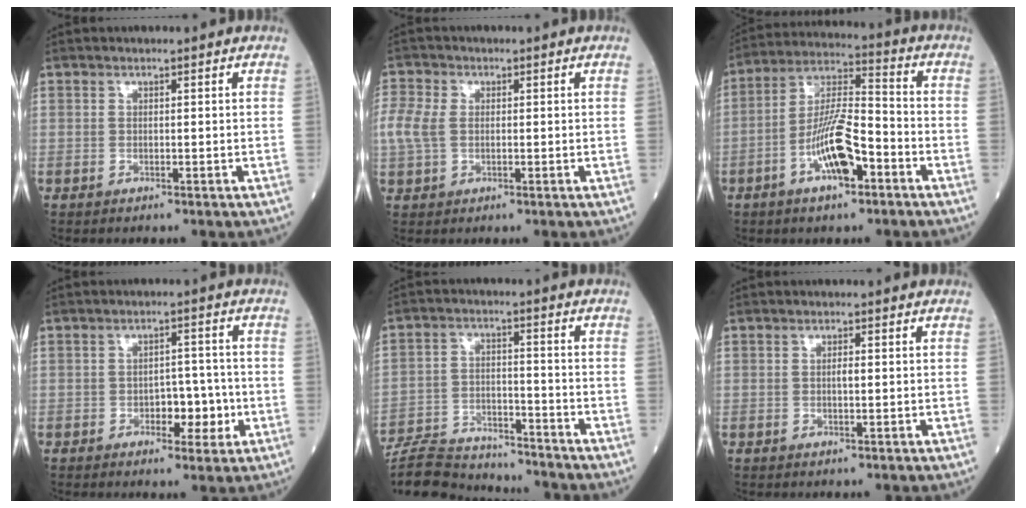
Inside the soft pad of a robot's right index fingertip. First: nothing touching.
{"total": 5.1, "force": [0.2, 3.3, 3.9], "torque": [-0.124, 0.014, 0.005]}
{"total": 11.1, "force": [-4.6, 2.7, 9.7], "torque": [-0.193, 0.010, -0.084]}
{"total": 4.7, "force": [-1.4, 2.6, 3.7], "torque": [-0.042, 0.007, -0.018]}
{"total": 13.5, "force": [-13.1, 2.1, 2.8], "torque": [-0.050, 0.010, -0.214]}
{"total": 1.2, "force": [0.0, 0.3, 1.2], "torque": [-0.023, 0.001, 0.001]}